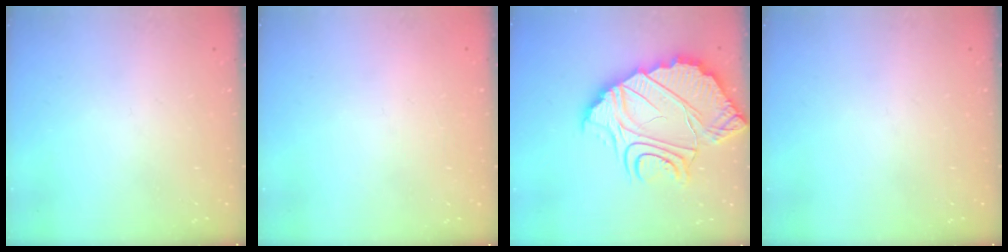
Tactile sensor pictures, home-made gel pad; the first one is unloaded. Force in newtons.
{"total": 2.3, "press": 2.3, "slide": 0.1}
{"total": 17.1, "press": 17.1, "slide": 1.4}
{"total": 0.0}